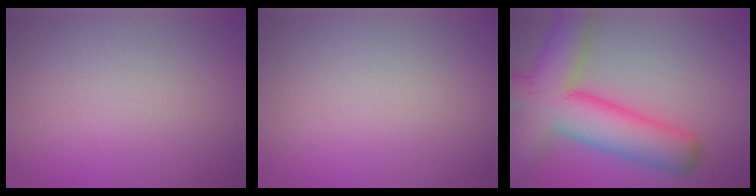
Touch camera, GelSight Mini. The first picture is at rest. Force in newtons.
{"total": 0.0}
{"total": 10.8, "press": 10.7, "slide": 0.8}